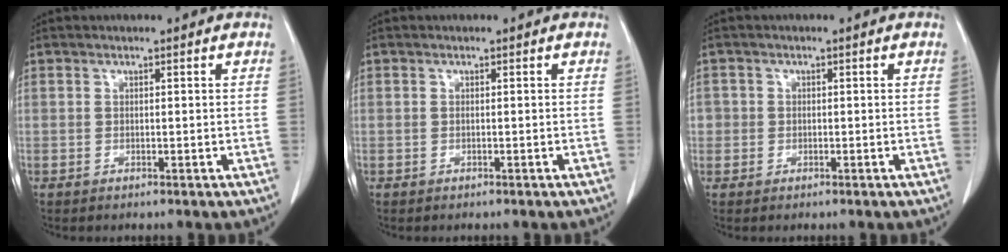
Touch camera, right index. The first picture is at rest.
{"total": 0.0}
{"total": 1.8, "force": [-0.2, 1.8, 0.2], "torque": [0.005, 0.005, -0.006]}